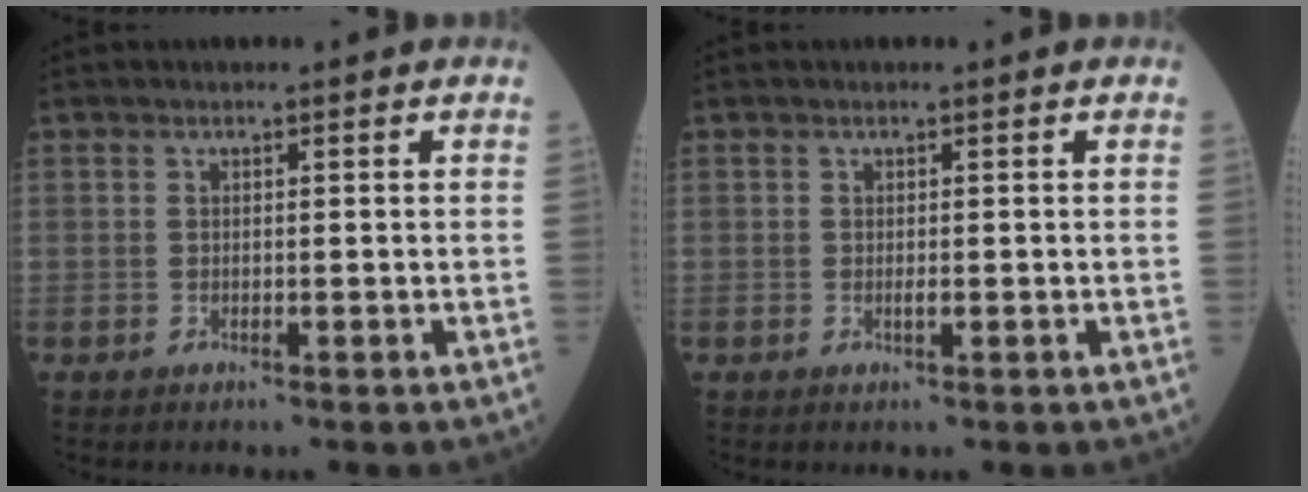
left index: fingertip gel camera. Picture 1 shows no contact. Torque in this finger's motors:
{"motor_torque": [0.44, -0.13, 0.12, 0.02]}